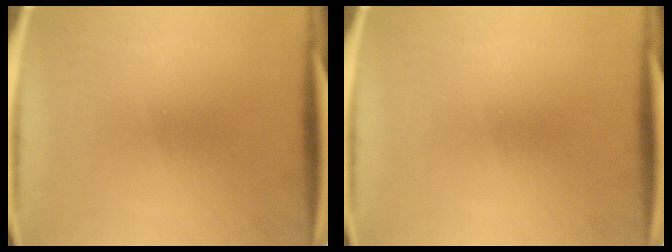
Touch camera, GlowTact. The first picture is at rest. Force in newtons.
{"total": 0.0}